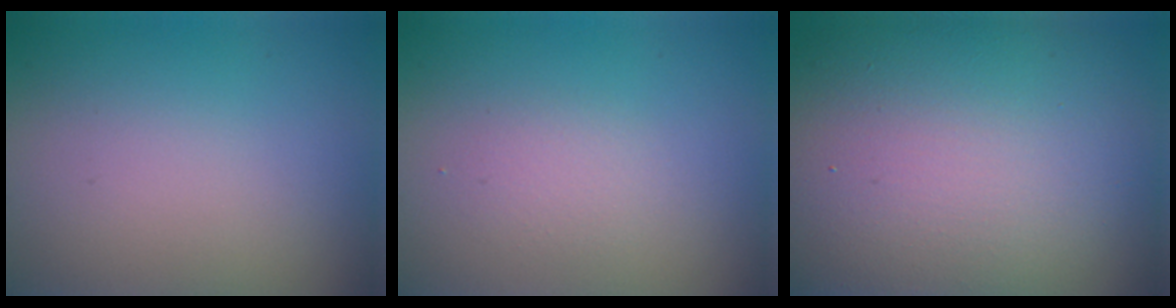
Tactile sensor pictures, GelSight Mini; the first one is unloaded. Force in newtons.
{"total": 1.2, "press": 1.2, "slide": 0.0}
{"total": 17.3, "press": 17.3, "slide": 1.4}